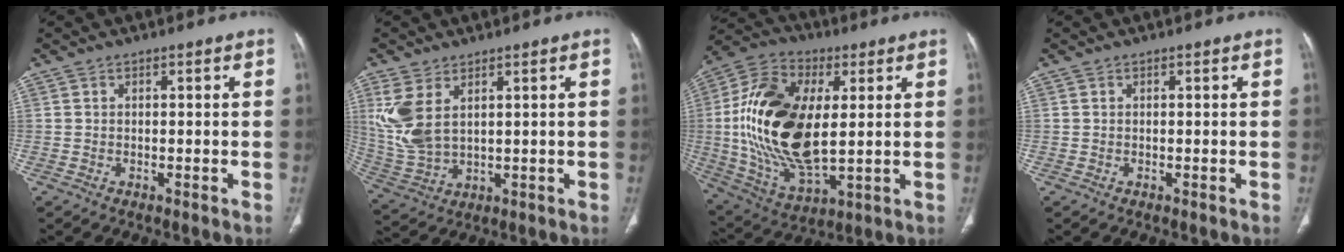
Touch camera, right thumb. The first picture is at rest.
{"total": 8.1, "force": [2.9, 4.5, 6.0], "torque": [-0.139, -0.007, 0.074]}
{"total": 23.9, "force": [2.4, 12.5, 20.3], "torque": [-0.398, -0.010, 0.047]}
{"total": 0.0}